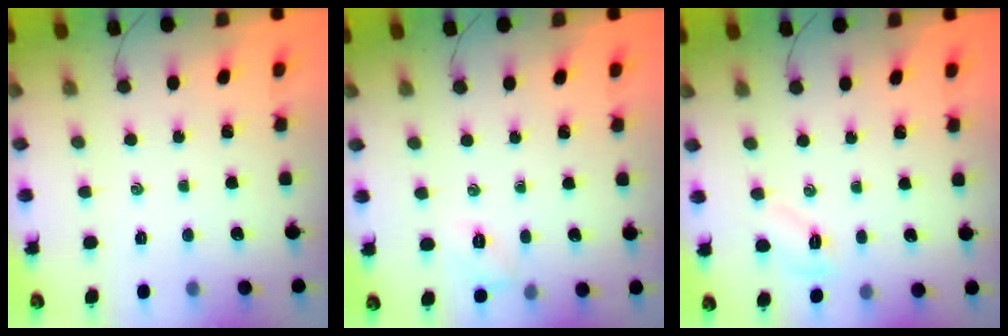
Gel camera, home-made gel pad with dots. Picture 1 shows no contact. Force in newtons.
{"total": 6.4, "press": 6.1, "slide": 1.9}
{"total": 7.0, "press": 6.8, "slide": 1.5}